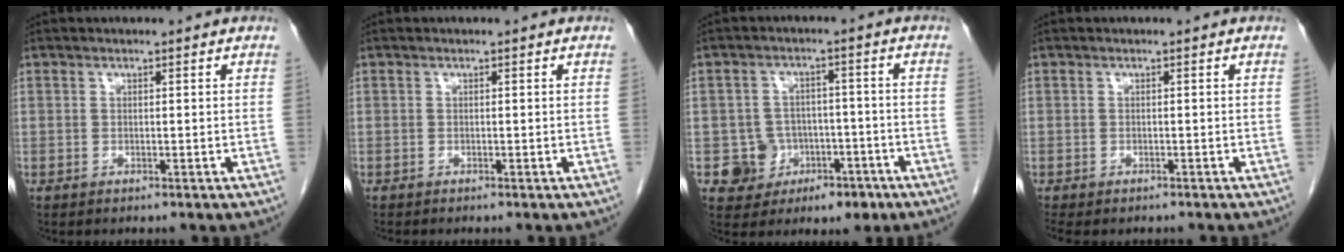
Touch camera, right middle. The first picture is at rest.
{"total": 0.0}
{"total": 6.8, "force": [-2.8, 6.1, 1.4], "torque": [-0.013, 0.020, -0.032]}
{"total": 4.4, "force": [-3.7, 1.7, 1.7], "torque": [-0.024, -0.008, -0.048]}